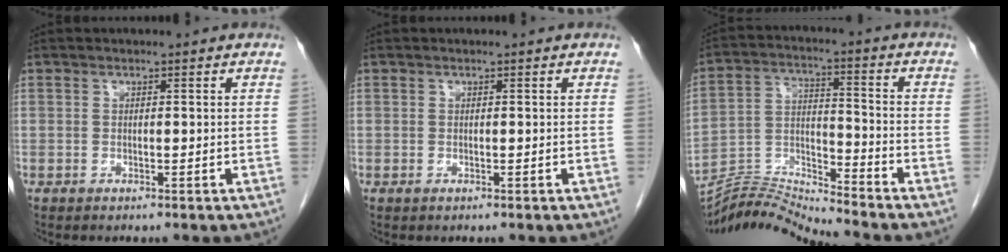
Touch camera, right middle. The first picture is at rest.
{"total": 0.0}
{"total": 10.8, "force": [-10.6, -2.1, 0.3], "torque": [-0.006, 0.034, -0.198]}